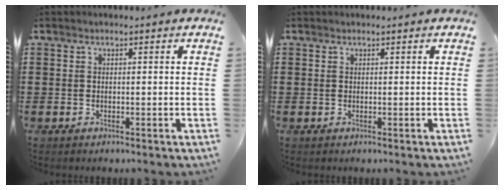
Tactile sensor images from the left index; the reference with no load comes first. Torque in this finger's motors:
{"motor_torque": [-0.96, 1.18, 0.00, 0.00]}